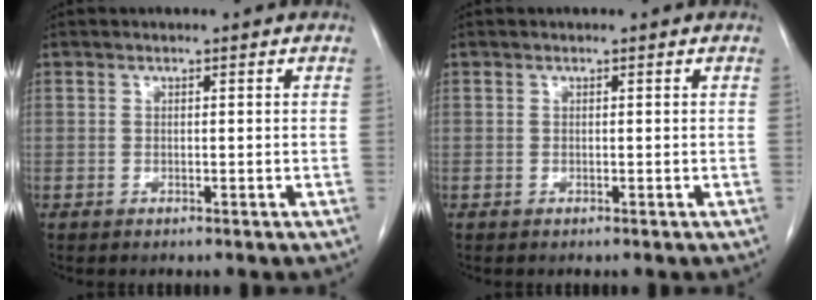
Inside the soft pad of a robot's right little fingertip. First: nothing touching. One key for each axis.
{"total": 0.0}